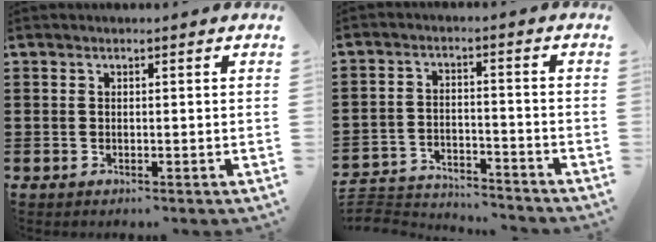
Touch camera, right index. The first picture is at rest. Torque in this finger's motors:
{"motor_torque": [-2.13, 0.00, -1.05, -0.21]}